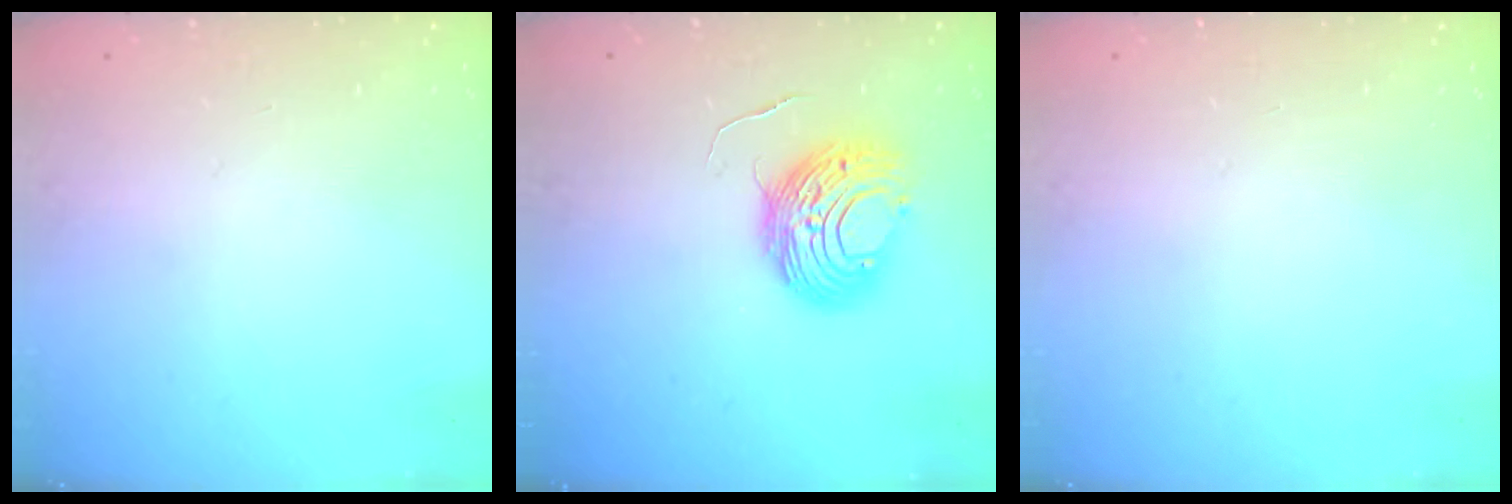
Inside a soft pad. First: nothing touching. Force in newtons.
{"total": 10.3, "press": 10.3, "slide": 0.7}
{"total": 0.0}